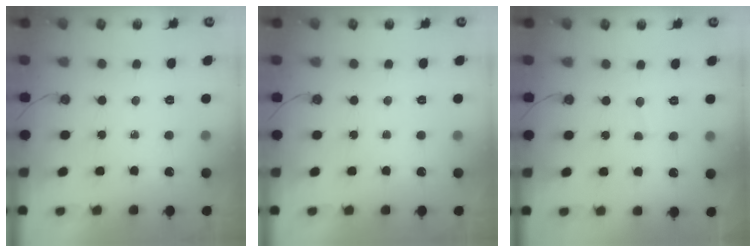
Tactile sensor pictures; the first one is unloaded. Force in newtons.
{"total": 0.0}
{"total": 2.0, "press": 2.0, "slide": 0.2}